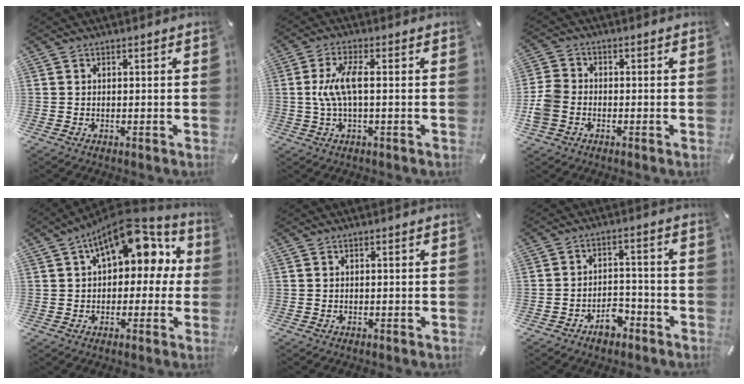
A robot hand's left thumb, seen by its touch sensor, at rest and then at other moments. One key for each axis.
{"total": 7.5, "fx": 0.1, "fy": 2.3, "fz": 7.1, "tx": -0.159, "ty": -0.005, "tz": -0.006}
{"total": 6.5, "fx": -1.9, "fy": 5.5, "fz": 2.9, "tx": -0.068, "ty": 0.020, "tz": -0.031}
{"total": 14.8, "fx": 6.5, "fy": 8.0, "fz": 10.6, "tx": -0.149, "ty": -0.028, "tz": 0.109}
{"total": 0.0}
{"total": 6.3, "fx": -4.0, "fy": 3.7, "fz": 3.2, "tx": -0.043, "ty": 0.030, "tz": -0.068}